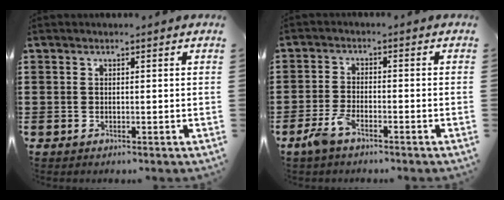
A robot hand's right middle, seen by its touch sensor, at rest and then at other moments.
{"total": 4.0, "force": [-2.6, 1.2, 2.8], "torque": [-0.074, 0.000, -0.057]}